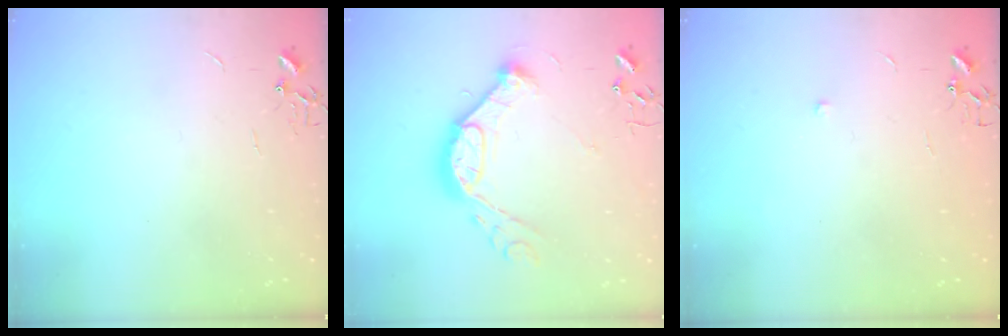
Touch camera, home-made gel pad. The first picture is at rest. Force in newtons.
{"total": 14.9, "press": 14.9, "slide": 1.4}
{"total": 4.7, "press": 4.6, "slide": 0.7}